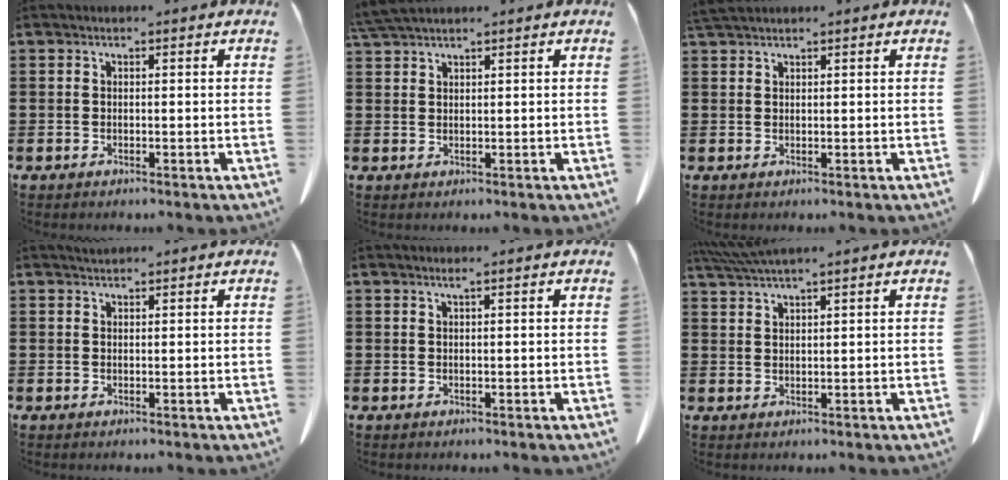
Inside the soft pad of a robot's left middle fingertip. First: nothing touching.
{"total": 2.9, "force": [2.5, 0.1, 1.4], "torque": [-0.035, 0.000, 0.050]}
{"total": 1.8, "force": [1.6, 0.3, 0.7], "torque": [-0.018, 0.001, 0.032]}
{"total": 0.7, "force": [0.7, 0.2, 0.2], "torque": [-0.005, 0.002, 0.013]}
{"total": 0.8, "force": [0.4, -0.2, 0.6], "torque": [-0.011, -0.004, 0.009]}
{"total": 3.1, "force": [2.7, -0.2, 1.4], "torque": [-0.035, -0.003, 0.053]}